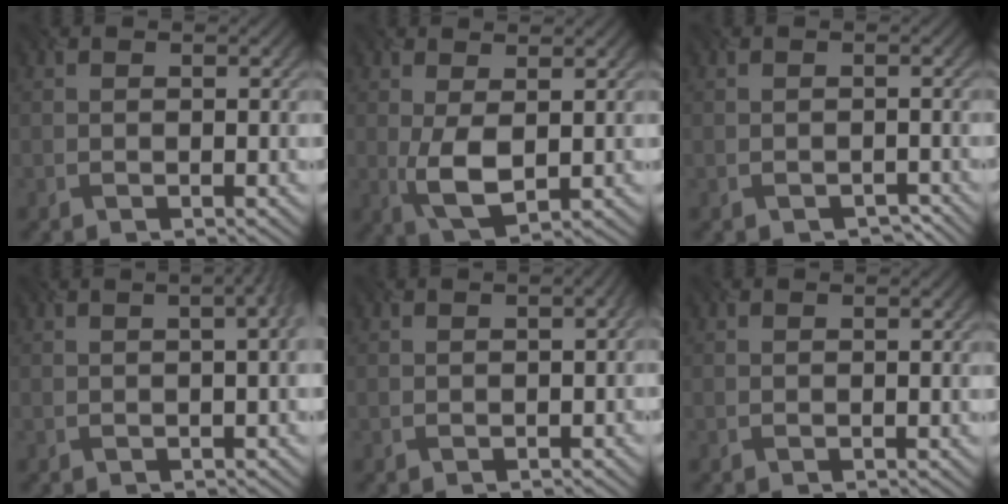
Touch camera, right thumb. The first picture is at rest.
{"total": 4.2, "force": [0.1, 1.9, 3.7], "torque": [-0.093, -0.001, 0.008]}
{"total": 1.6, "force": [-1.5, 0.5, -0.3], "torque": [0.006, -0.002, -0.013]}
{"total": 4.2, "force": [0.7, 1.9, 3.6], "torque": [-0.024, 0.028, -0.011]}
{"total": 2.0, "force": [-0.3, 1.2, 1.6], "torque": [-0.016, 0.006, 0.001]}
{"total": 0.0}